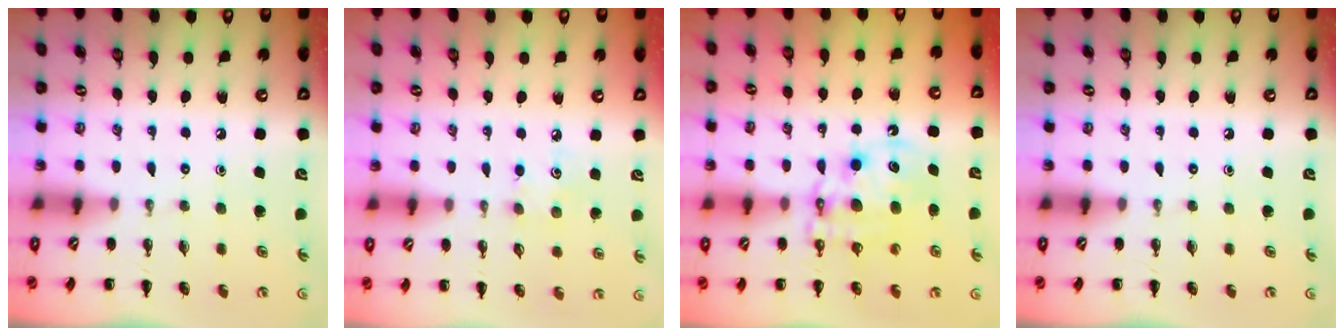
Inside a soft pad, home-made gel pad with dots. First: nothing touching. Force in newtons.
{"total": 4.5, "press": 4.3, "slide": 1.1}
{"total": 10.9, "press": 10.5, "slide": 2.7}
{"total": 0.0}